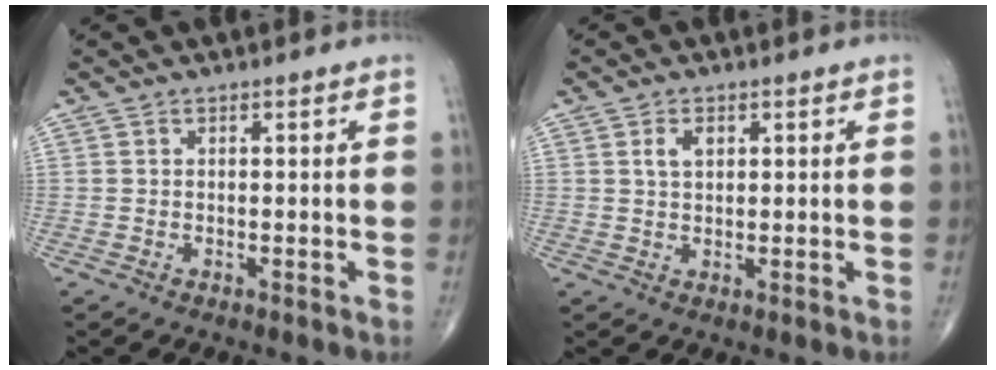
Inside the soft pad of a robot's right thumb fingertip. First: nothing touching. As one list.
[{"total": 2.9, "force": [1.0, 1.8, 2.0], "torque": [-0.033, 0.001, 0.019]}]